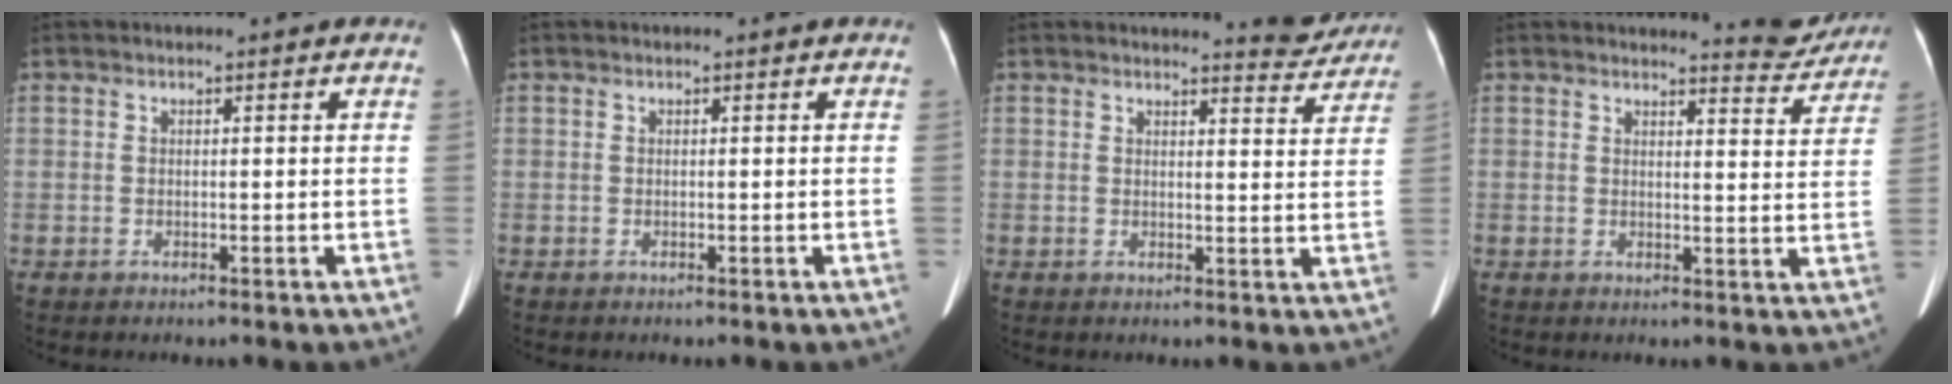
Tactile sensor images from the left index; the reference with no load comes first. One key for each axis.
{"total": 0.0}
{"total": 4.9, "fx": 4.8, "fy": 0.6, "fz": 0.2, "tx": 0.000, "ty": -0.024, "tz": 0.043}
{"total": 5.4, "fx": 5.4, "fy": 0.5, "fz": 0.1, "tx": 0.001, "ty": -0.028, "tz": 0.052}